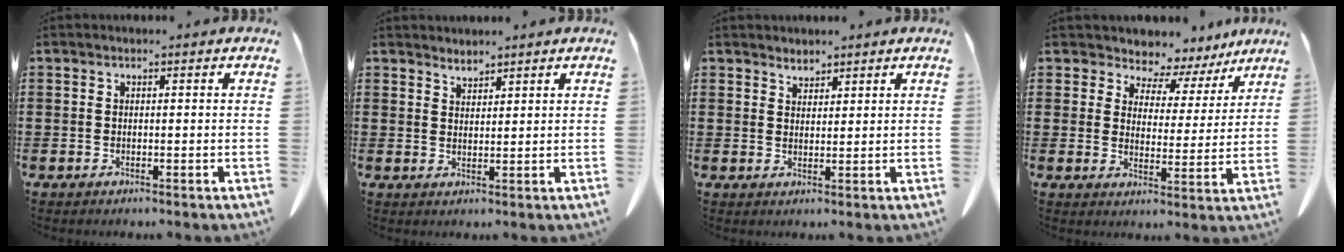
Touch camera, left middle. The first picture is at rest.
{"total": 2.0, "force": [2.0, 0.2, -0.2], "torque": [-0.001, -0.004, 0.039]}
{"total": 2.0, "force": [1.9, 0.5, 0.0], "torque": [-0.003, 0.002, 0.037]}
{"total": 5.0, "force": [4.7, 1.6, -0.1], "torque": [-0.029, -0.035, 0.080]}